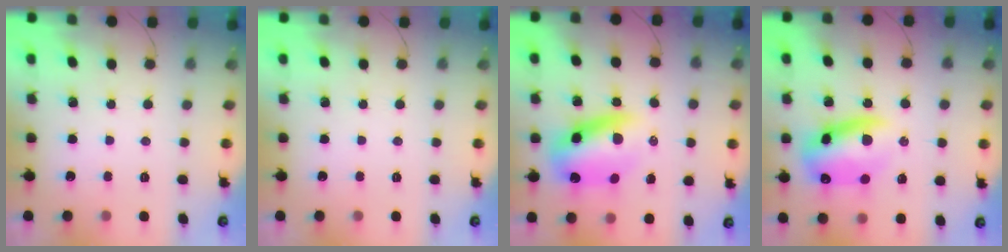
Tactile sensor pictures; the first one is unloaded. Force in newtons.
{"total": 0.0}
{"total": 10.9, "press": 10.6, "slide": 2.4}
{"total": 13.5, "press": 13.0, "slide": 3.7}